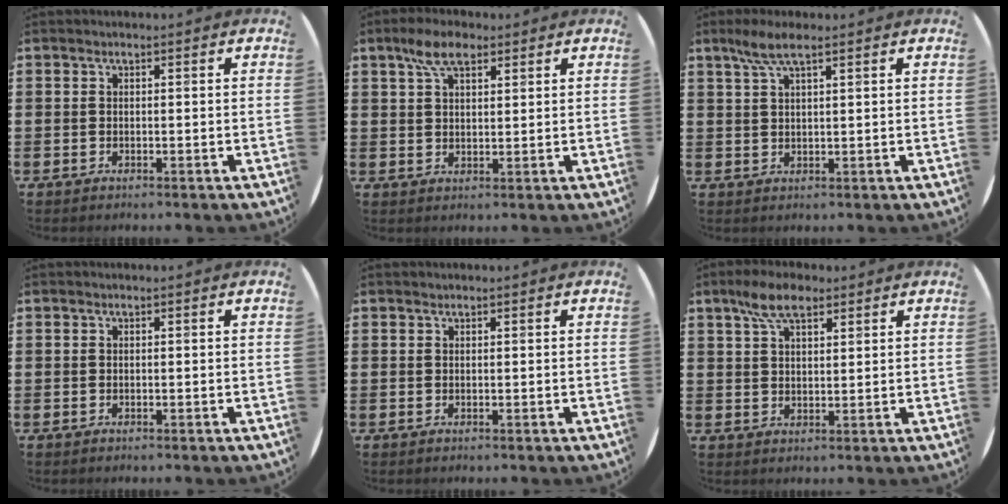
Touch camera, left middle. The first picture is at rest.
{"total": 5.6, "force": [3.7, 2.5, 3.3], "torque": [-0.057, 0.003, 0.064]}
{"total": 3.9, "force": [2.6, 0.7, 2.8], "torque": [-0.062, 0.005, 0.047]}
{"total": 0.0}
{"total": 0.0}
{"total": 6.1, "force": [4.2, 2.6, 3.5], "torque": [-0.064, -0.002, 0.074]}